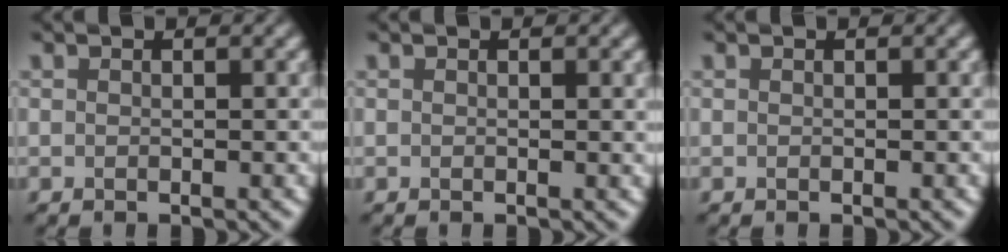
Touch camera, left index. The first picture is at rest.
{"total": 0.6, "force": [0.1, 0.1, 0.6], "torque": [-0.006, 0.000, 0.001]}
{"total": 0.0}